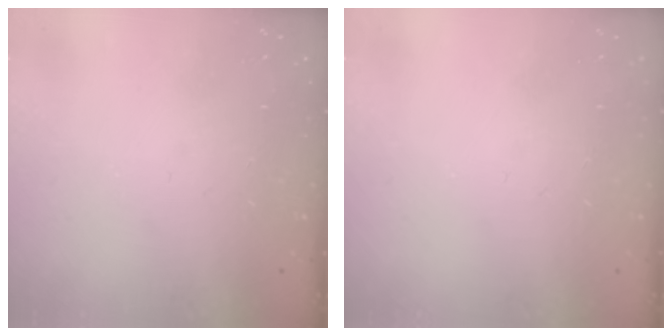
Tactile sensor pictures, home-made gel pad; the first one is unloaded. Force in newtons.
{"total": 0.0}